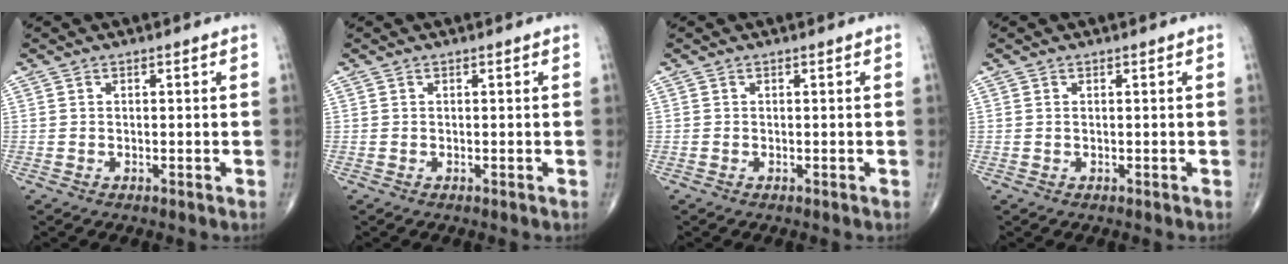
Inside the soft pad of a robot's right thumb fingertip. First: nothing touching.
{"total": 0.0}
{"total": 0.0}
{"total": 0.0}